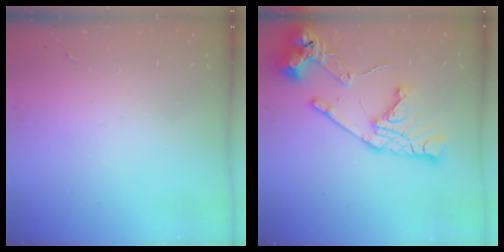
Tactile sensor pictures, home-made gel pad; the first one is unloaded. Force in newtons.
{"total": 20.5, "press": 20.4, "slide": 2.3}